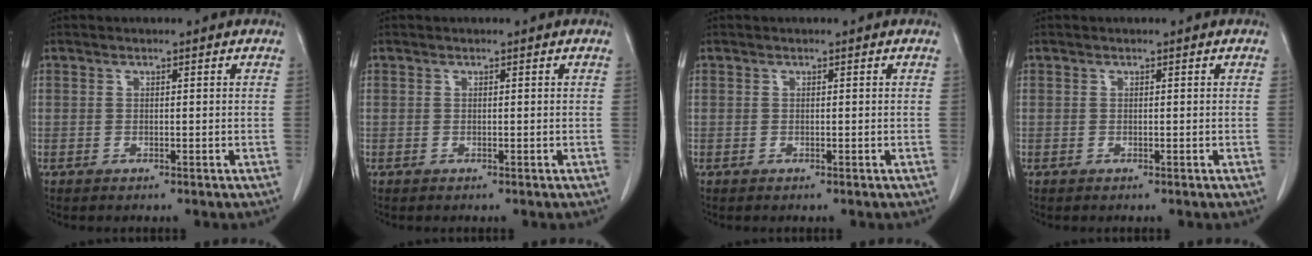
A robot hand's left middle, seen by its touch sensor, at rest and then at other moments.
{"total": 0.0}
{"total": 0.0}
{"total": 0.0}